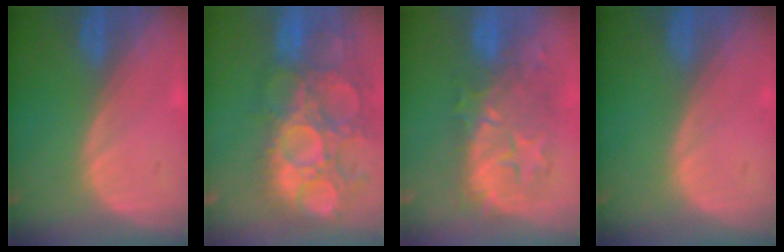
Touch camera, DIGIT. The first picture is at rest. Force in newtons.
{"total": 15.0, "press": 12.5, "slide": 8.2}
{"total": 9.6, "press": 9.4, "slide": 2.2}
{"total": 0.0}